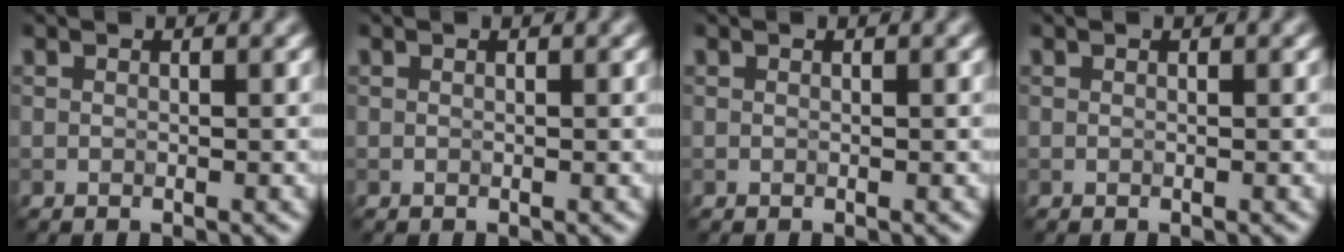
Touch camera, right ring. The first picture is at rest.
{"total": 0.0}
{"total": 0.0}
{"total": 0.0}